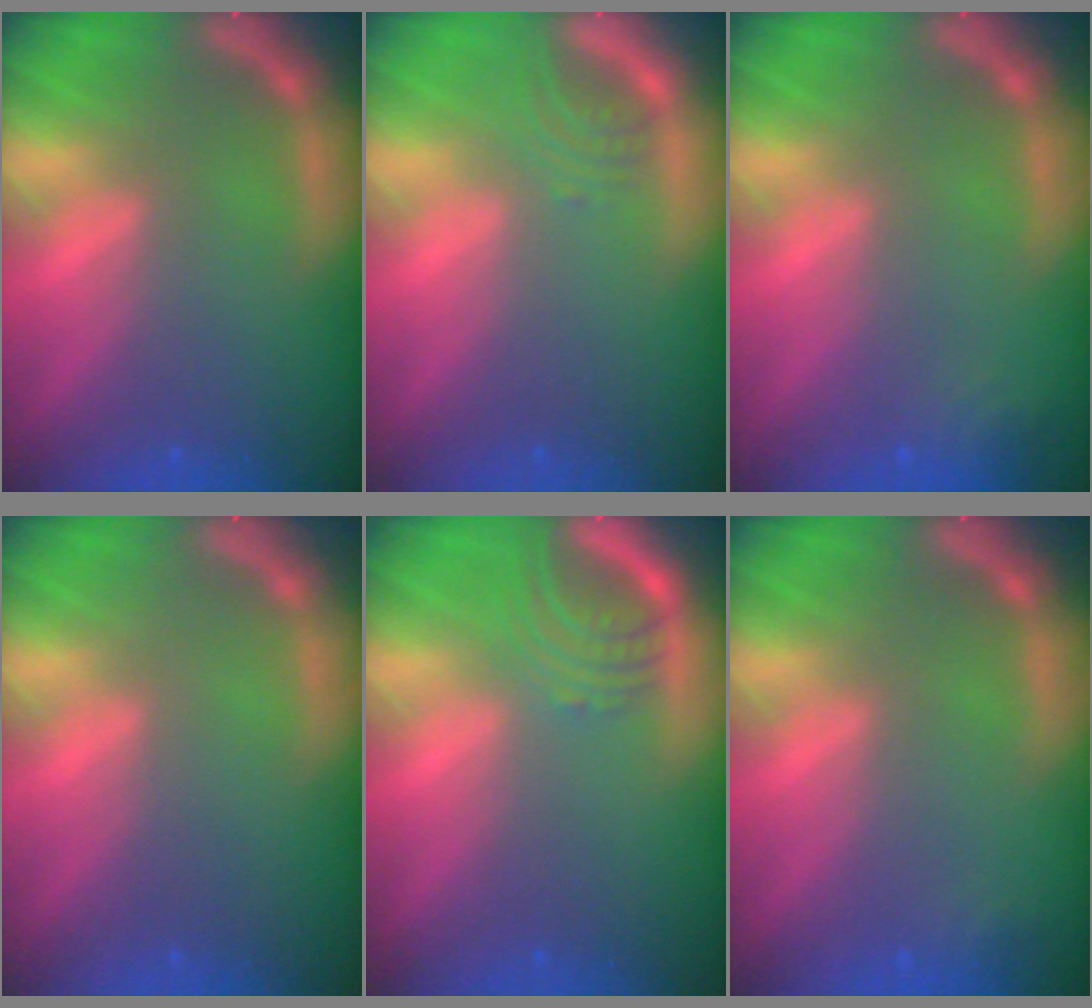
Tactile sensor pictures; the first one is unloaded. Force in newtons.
{"total": 2.0}
{"total": 1.9}
{"total": 0.0}
{"total": 3.9}
{"total": 0.9}